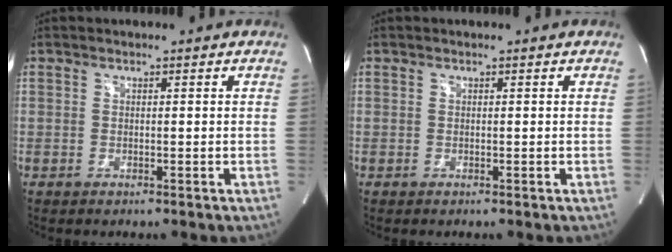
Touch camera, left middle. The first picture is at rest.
{"total": 0.0}